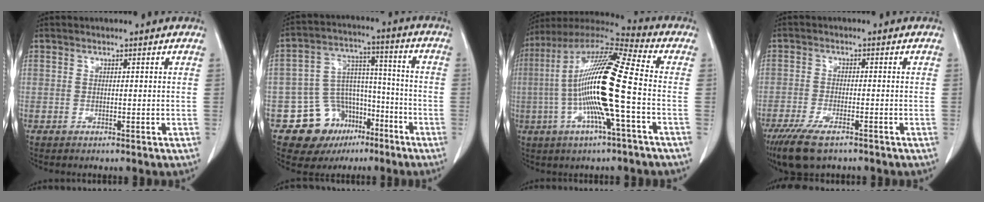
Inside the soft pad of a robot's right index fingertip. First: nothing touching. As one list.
[{"total": 12.3, "force": [-6.7, 9.4, 4.4], "torque": [-0.065, 0.052, -0.094]}, {"total": 18.4, "force": [-2.3, 0.7, 18.2], "torque": [-0.353, 0.004, -0.053]}, {"total": 8.0, "force": [-5.7, 2.2, 5.2], "torque": [-0.095, -0.018, -0.095]}]